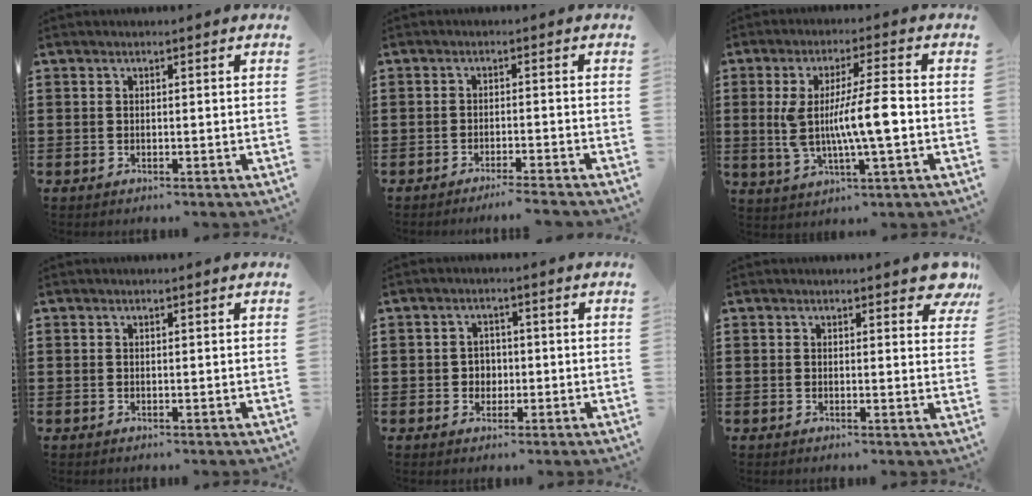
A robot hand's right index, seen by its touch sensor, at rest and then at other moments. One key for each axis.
{"total": 2.3, "fx": -2.1, "fy": -0.4, "fz": 0.7, "tx": -0.012, "ty": -0.001, "tz": -0.043}
{"total": 9.6, "fx": -0.8, "fy": 1.4, "fz": 9.5, "tx": -0.185, "ty": -0.007, "tz": -0.022}
{"total": 0.0}
{"total": 2.3, "fx": -0.3, "fy": 2.2, "fz": 0.7, "tx": -0.021, "ty": 0.006, "tz": -0.009}
{"total": 2.7, "fx": 2.2, "fy": 1.0, "fz": 1.2, "tx": -0.007, "ty": -0.002, "tz": 0.036}